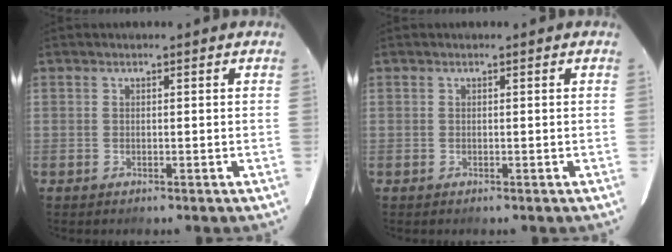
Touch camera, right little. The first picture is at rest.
{"total": 0.0}